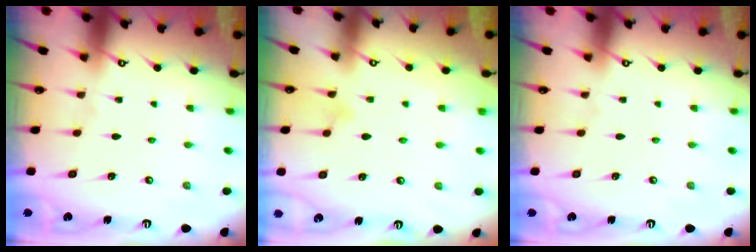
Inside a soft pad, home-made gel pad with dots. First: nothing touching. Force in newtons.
{"total": 4.7, "press": 4.7, "slide": 0.5}
{"total": 0.0}